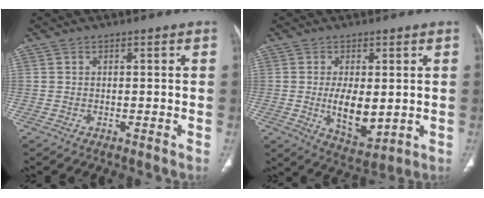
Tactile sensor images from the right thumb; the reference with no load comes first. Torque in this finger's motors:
{"motor_torque": [2.59, 2.42, 1.17, -0.96, 0.25]}